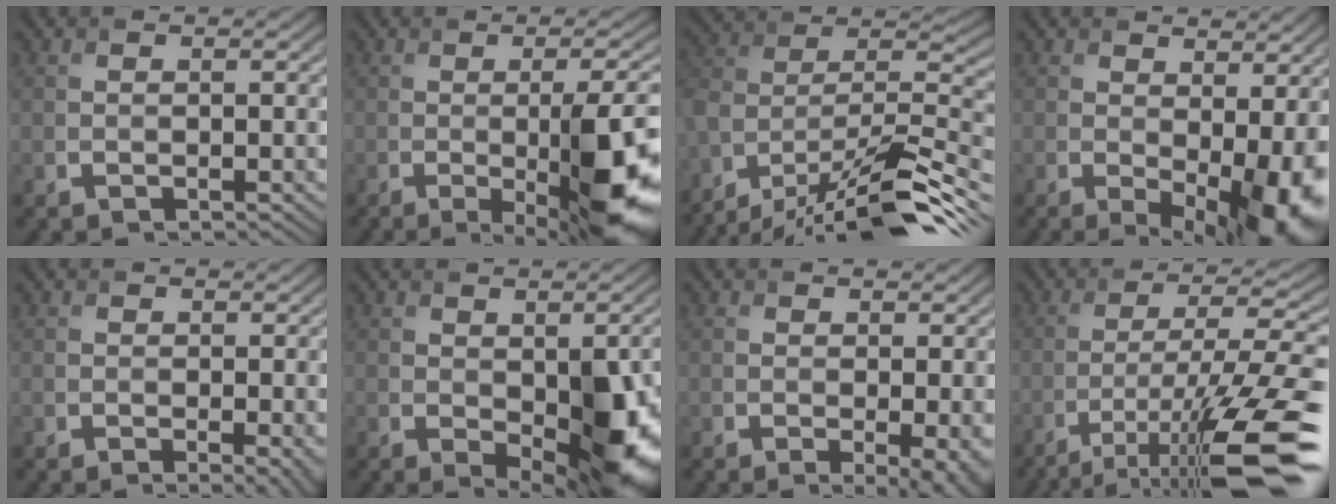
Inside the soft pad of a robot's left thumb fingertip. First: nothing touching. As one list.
[{"total": 10.9, "force": [-2.4, 2.8, 10.2], "torque": [-0.141, -0.006, -0.027]}, {"total": 16.1, "force": [-12.8, 5.8, 7.9], "torque": [-0.178, -0.017, -0.201]}, {"total": 8.6, "force": [-1.1, 3.6, 7.8], "torque": [-0.098, -0.018, 0.008]}, {"total": 1.6, "force": [-0.4, 0.3, 1.5], "torque": [-0.017, -0.002, -0.004]}, {"total": 11.1, "force": [-2.8, 5.6, 9.2], "torque": [-0.129, -0.040, -0.012]}, {"total": 3.1, "force": [-0.7, 0.8, 3.0], "torque": [-0.040, -0.009, -0.003]}, {"total": 14.7, "force": [-8.5, 3.4, 11.5], "torque": [-0.200, -0.006, -0.138]}]